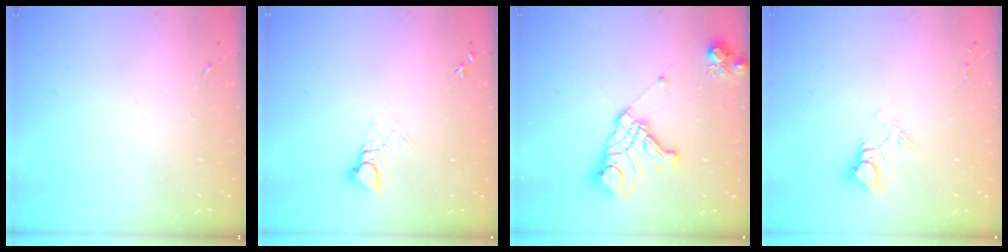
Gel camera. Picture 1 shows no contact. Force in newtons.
{"total": 5.0, "press": 5.0, "slide": 0.2}
{"total": 15.8, "press": 15.7, "slide": 1.7}
{"total": 8.6, "press": 8.6, "slide": 0.9}